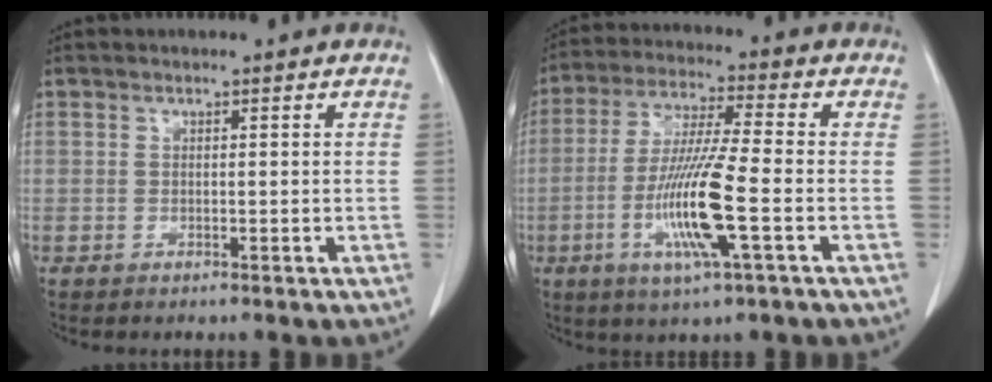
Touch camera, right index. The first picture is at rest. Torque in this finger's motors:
{"motor_torque": [1.85, -0.29, 0.88, 0.13]}